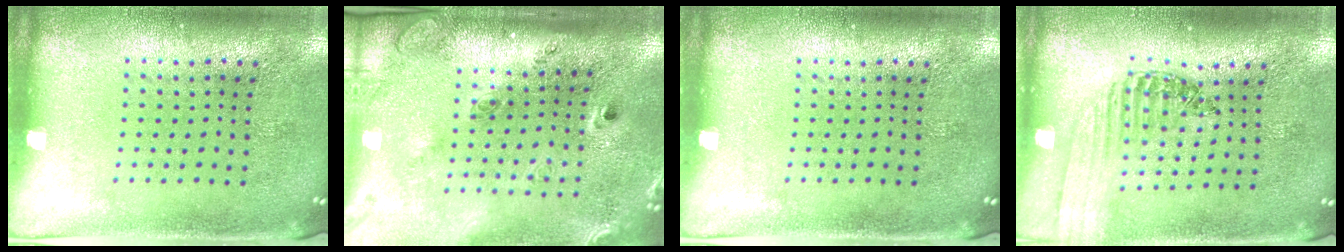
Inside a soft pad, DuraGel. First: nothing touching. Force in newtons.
{"total": 2.8, "press": 1.9, "slide": 2.0}
{"total": 0.0}
{"total": 1.4, "press": 1.4, "slide": 0.4}